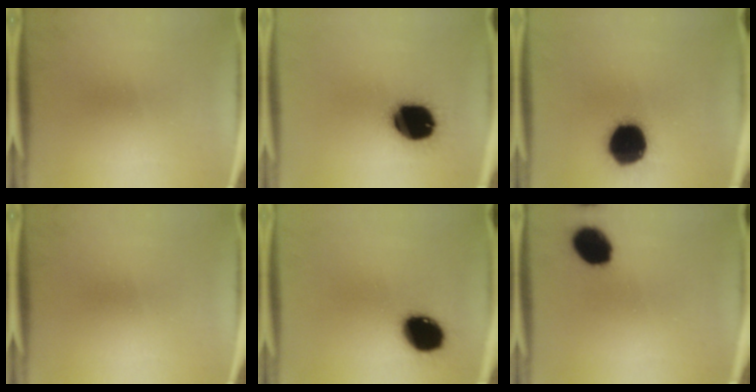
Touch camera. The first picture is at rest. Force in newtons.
{"total": 19.8}
{"total": 19.1}
{"total": 0.0}
{"total": 13.5}
{"total": 10.9}